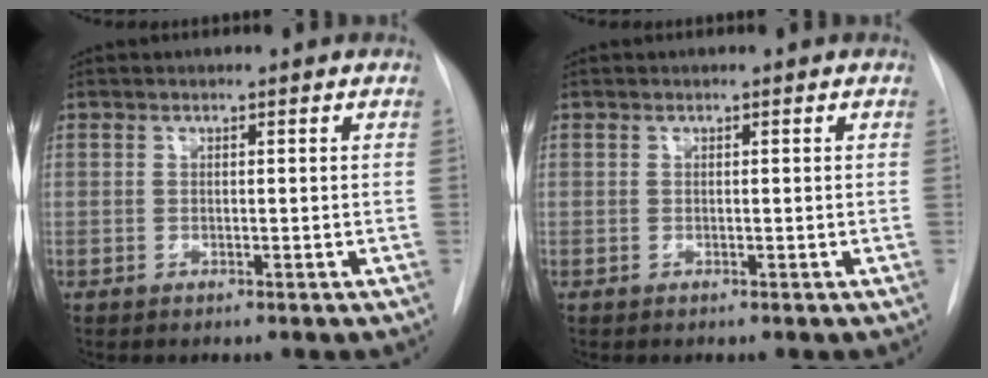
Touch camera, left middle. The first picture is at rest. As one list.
[{"total": 0.0}]